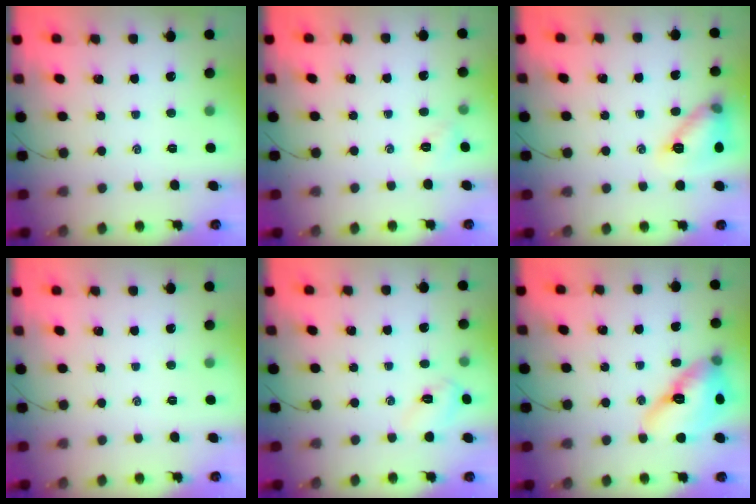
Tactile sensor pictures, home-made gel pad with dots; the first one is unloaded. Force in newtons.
{"total": 2.2, "press": 2.2, "slide": 0.5}
{"total": 12.3, "press": 12.3, "slide": 1.0}
{"total": 0.0}
{"total": 3.6, "press": 3.5, "slide": 0.9}
{"total": 16.4, "press": 16.0, "slide": 3.7}